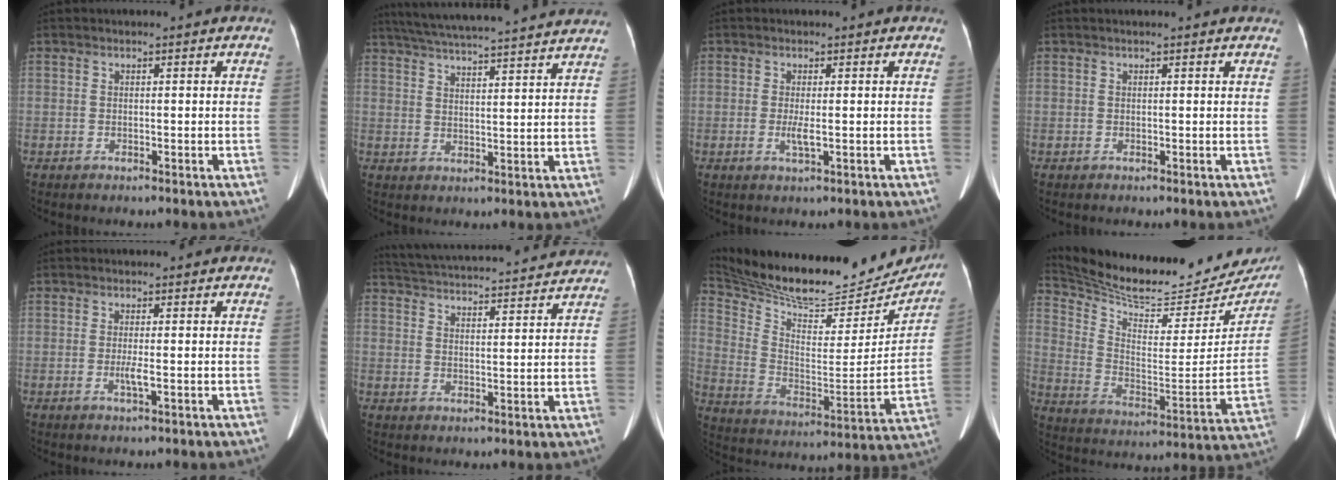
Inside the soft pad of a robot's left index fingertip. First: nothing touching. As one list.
[{"total": 23.4, "force": [21.4, 1.0, 9.4], "torque": [-0.159, 0.013, 0.287]}, {"total": 1.9, "force": [-0.1, 0.2, 1.8], "torque": [-0.041, -0.004, -0.001]}, {"total": 4.6, "force": [4.3, 0.4, 1.6], "torque": [-0.020, 0.026, 0.044]}, {"total": 1.7, "force": [-0.2, 0.0, 1.6], "torque": [-0.036, -0.003, -0.004]}, {"total": 23.4, "force": [22.0, 3.1, 7.5], "torque": [-0.138, 0.010, 0.294]}, {"total": 27.8, "force": [25.0, 7.4, 9.5], "torque": [-0.173, -0.051, 0.359]}, {"total": 25.8, "force": [23.9, 5.9, 7.8], "torque": [-0.140, -0.076, 0.337]}]